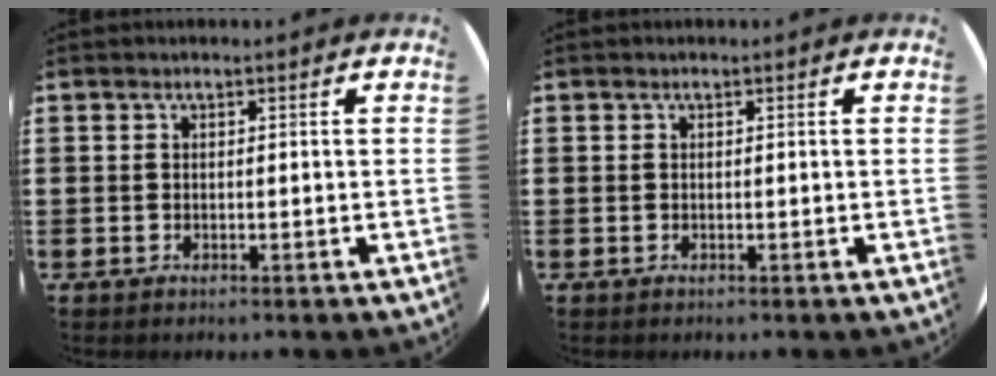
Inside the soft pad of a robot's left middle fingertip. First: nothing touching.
{"total": 0.0}